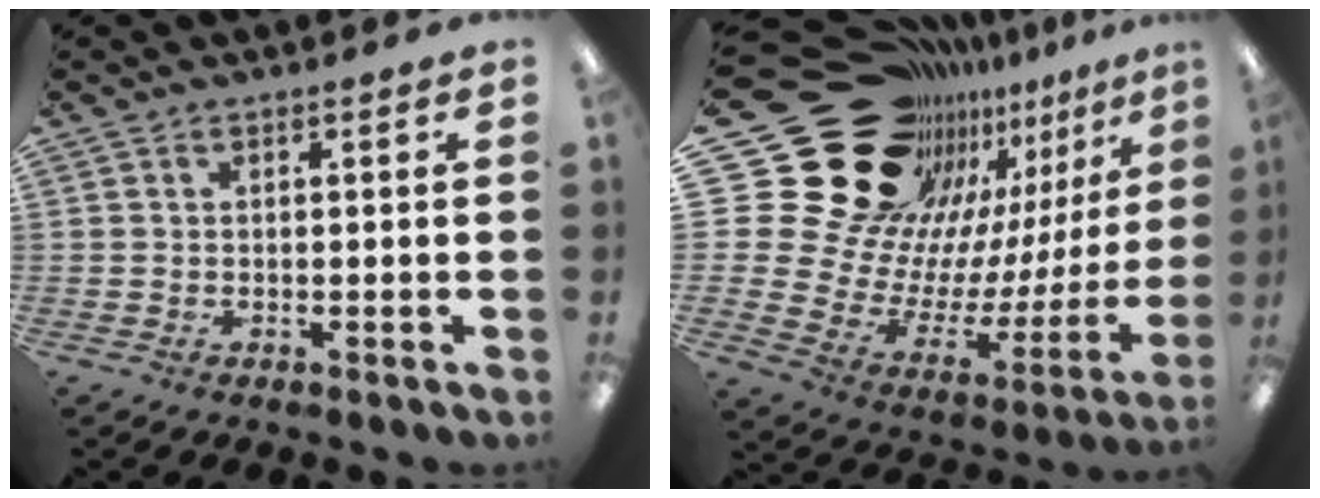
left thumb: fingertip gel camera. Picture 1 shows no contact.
{"total": 32.6, "force": [20.2, 20.2, 15.8], "torque": [-0.268, -0.182, 0.430]}